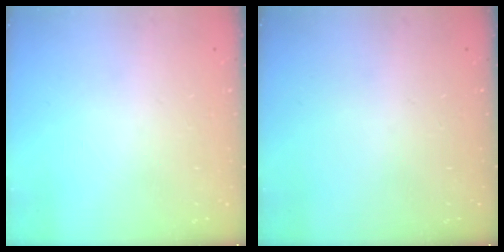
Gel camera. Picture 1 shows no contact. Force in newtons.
{"total": 0.0}